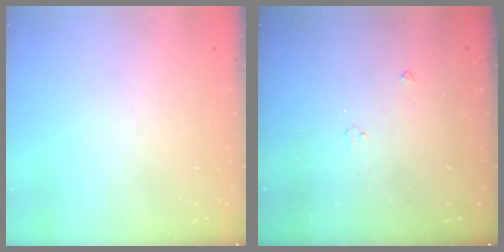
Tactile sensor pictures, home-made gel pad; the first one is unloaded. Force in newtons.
{"total": 3.0, "press": 2.9, "slide": 0.5}